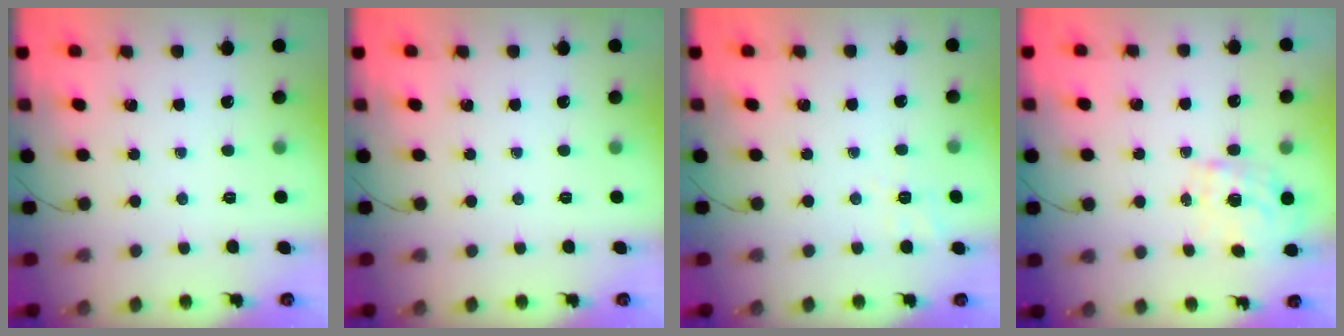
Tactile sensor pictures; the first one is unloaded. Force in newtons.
{"total": 0.0}
{"total": 2.2, "press": 0.9, "slide": 2.0}
{"total": 0.9, "press": 0.7, "slide": 0.6}